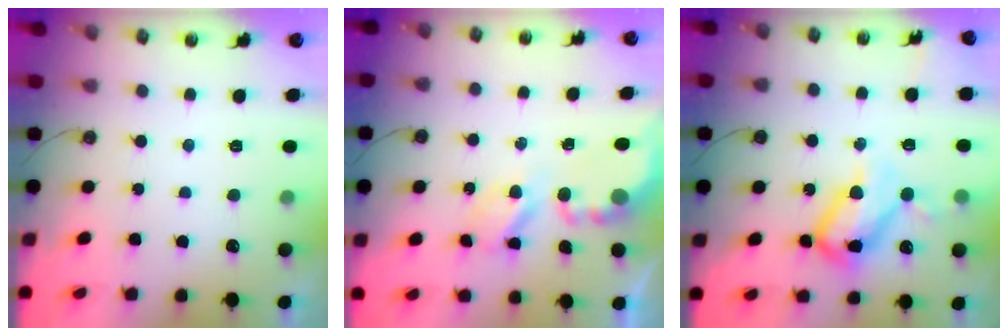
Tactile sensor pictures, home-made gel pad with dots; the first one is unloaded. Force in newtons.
{"total": 4.9, "press": 4.9, "slide": 0.4}
{"total": 14.8, "press": 14.7, "slide": 1.5}